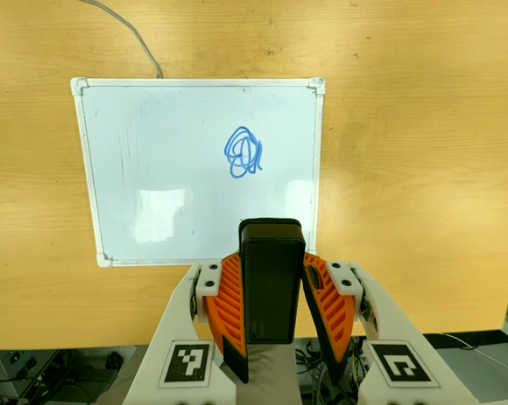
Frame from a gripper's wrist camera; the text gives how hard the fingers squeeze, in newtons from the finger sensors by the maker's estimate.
{"total": 3.8, "left": 2.9, "right": 4.8}